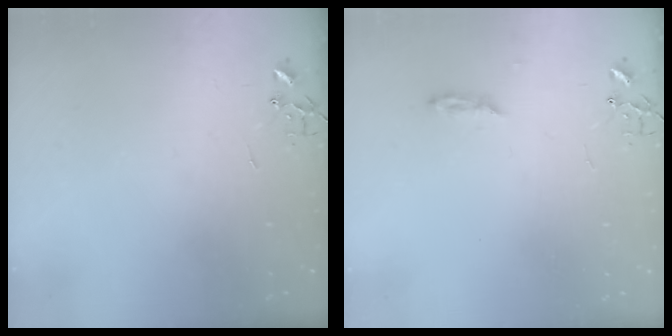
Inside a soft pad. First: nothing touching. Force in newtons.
{"total": 2.3, "press": 2.2, "slide": 0.4}